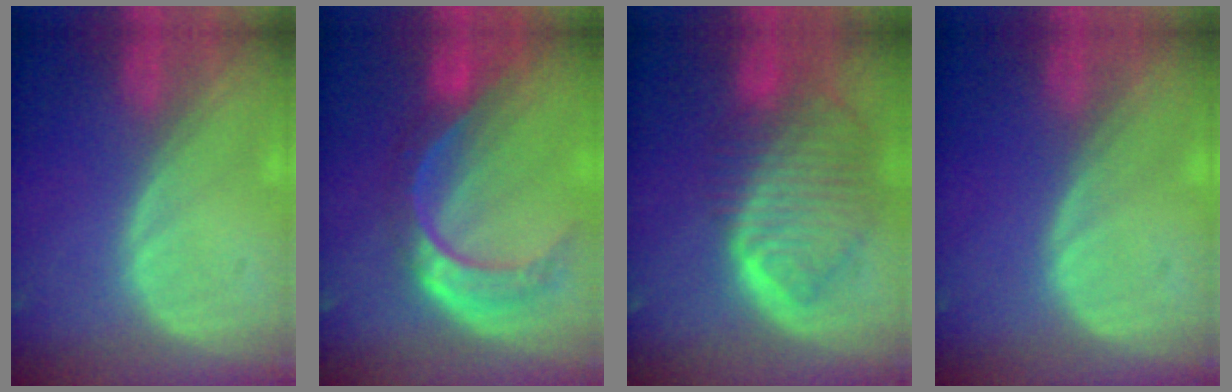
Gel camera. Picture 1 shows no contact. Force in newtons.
{"total": 8.8, "press": 7.4, "slide": 4.9}
{"total": 9.9, "press": 8.4, "slide": 5.2}
{"total": 0.0}